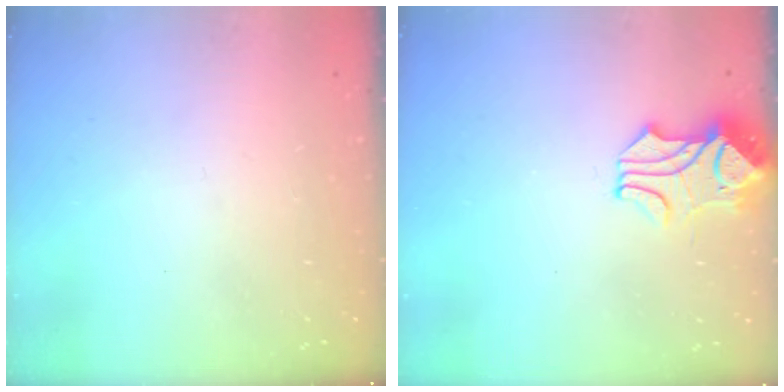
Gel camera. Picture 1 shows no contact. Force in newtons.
{"total": 2.0, "press": 1.8, "slide": 0.8}